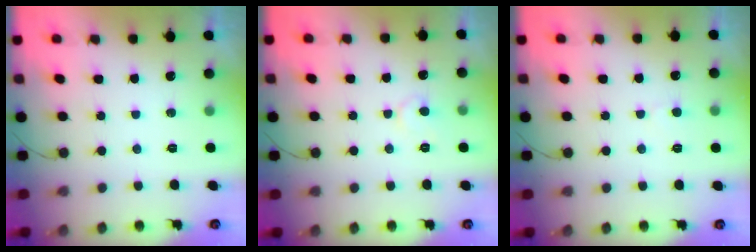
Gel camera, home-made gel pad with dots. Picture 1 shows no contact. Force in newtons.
{"total": 5.8, "press": 5.8, "slide": 0.5}
{"total": 2.8, "press": 2.8, "slide": 0.3}